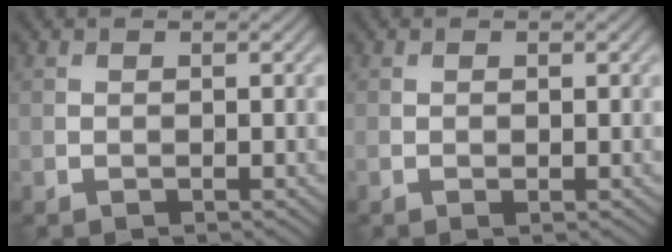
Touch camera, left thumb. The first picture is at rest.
{"total": 0.6, "force": [0.0, 0.2, 0.5], "torque": [-0.009, -0.002, 0.000]}